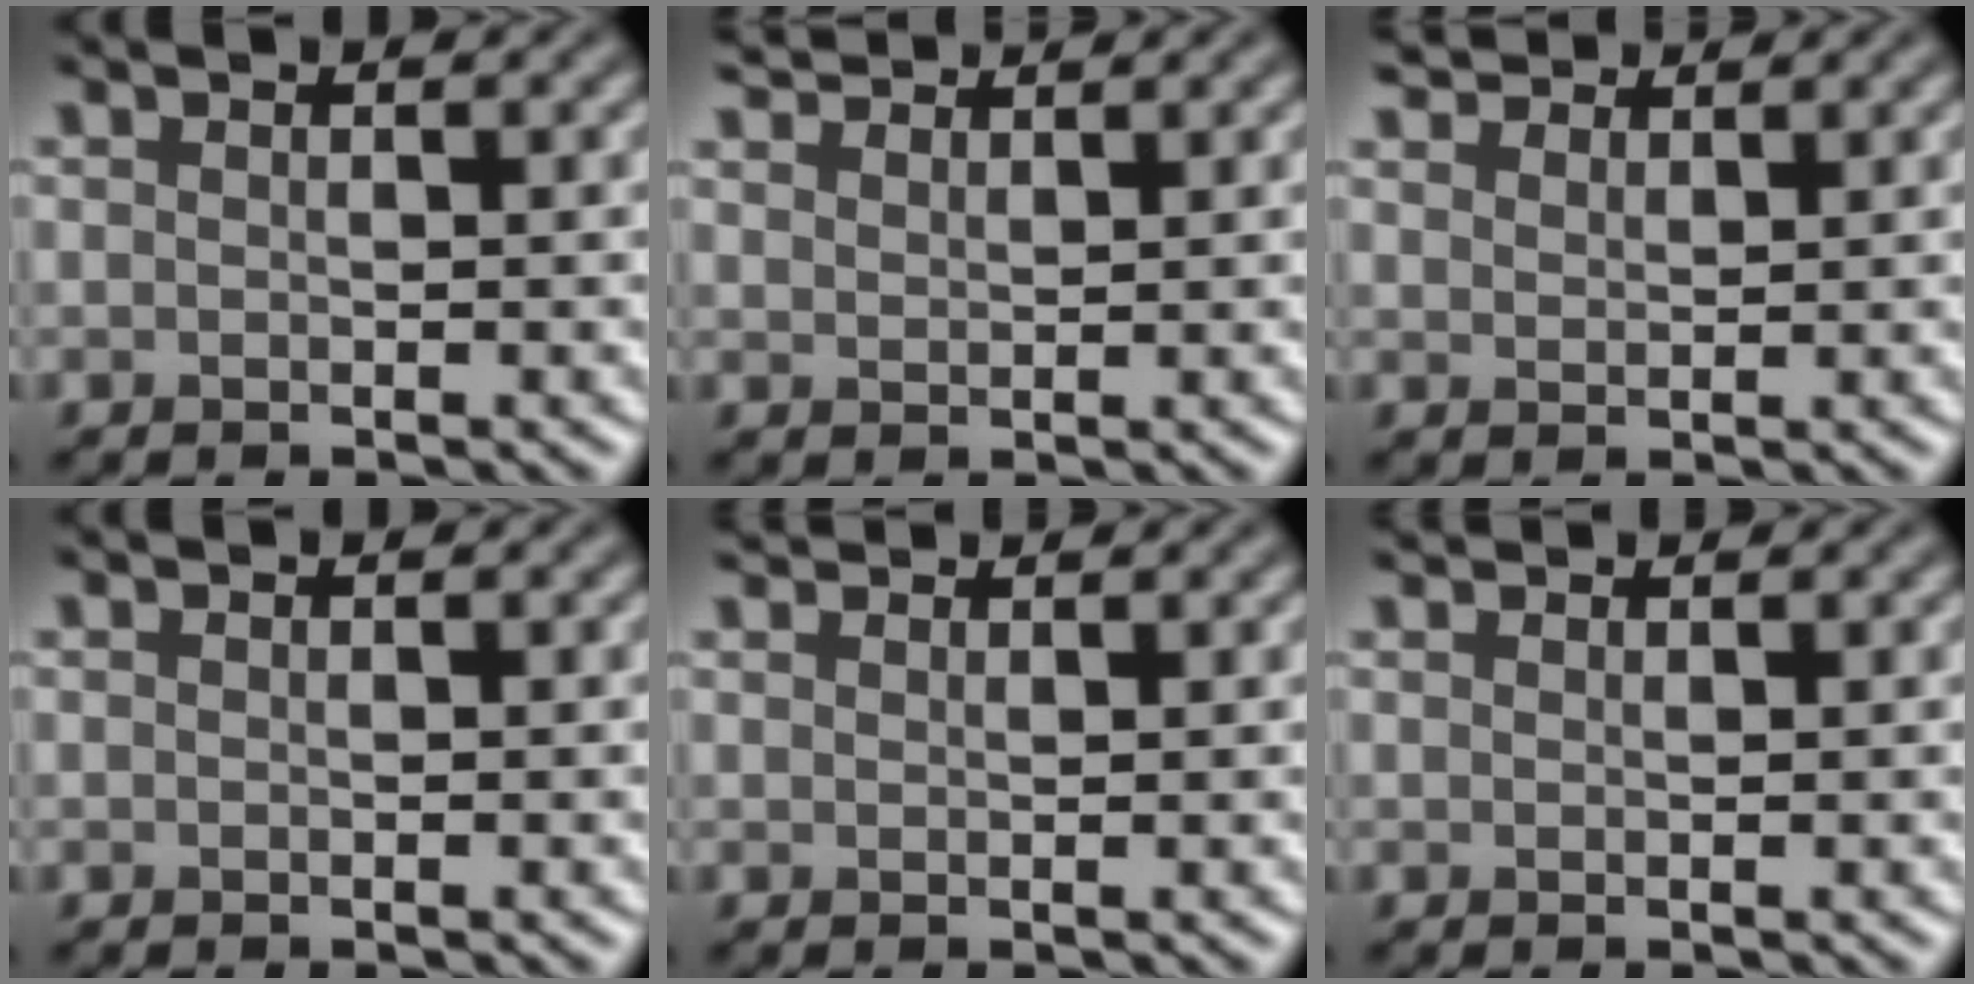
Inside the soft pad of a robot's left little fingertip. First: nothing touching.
{"total": 2.8, "force": [2.7, 0.4, 0.6], "torque": [-0.014, 0.007, 0.050]}
{"total": 3.5, "force": [3.2, 1.0, 0.9], "torque": [-0.027, 0.007, 0.061]}
{"total": 0.0}
{"total": 2.0, "force": [2.0, 0.2, 0.5], "torque": [-0.015, 0.004, 0.027]}
{"total": 1.3, "force": [1.3, 0.1, 0.3], "torque": [-0.010, -0.001, 0.016]}